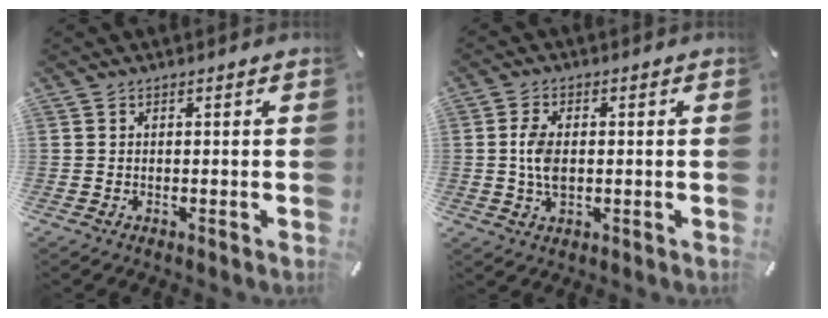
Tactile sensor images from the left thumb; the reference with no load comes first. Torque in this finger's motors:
{"motor_torque": [0.73, 1.69, 0.49, -0.38, 0.06]}